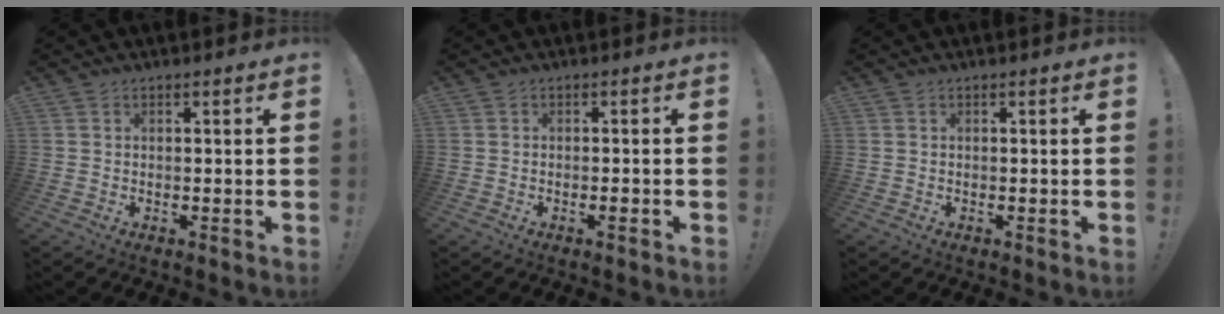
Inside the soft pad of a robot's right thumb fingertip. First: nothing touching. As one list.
[{"total": 0.9, "force": [-0.4, 0.2, 0.8], "torque": [-0.012, 0.002, -0.007]}, {"total": 0.0}]